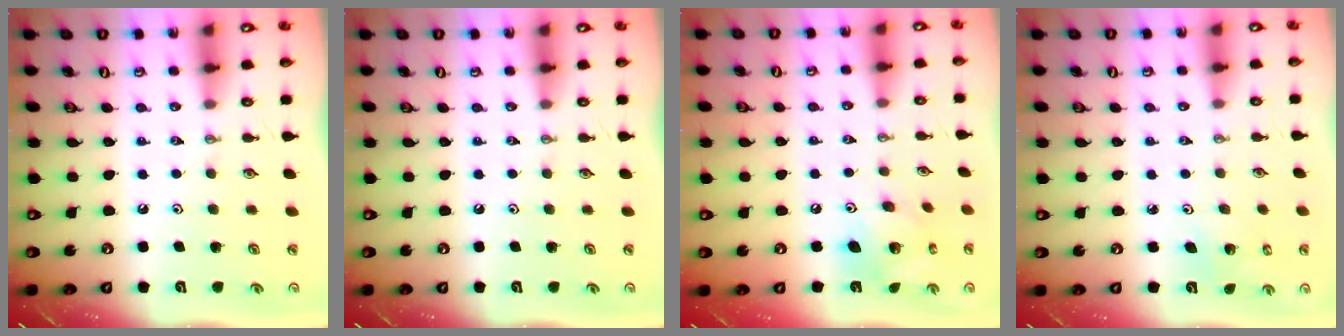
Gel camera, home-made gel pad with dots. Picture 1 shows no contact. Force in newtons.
{"total": 0.0}
{"total": 11.7, "press": 11.6, "slide": 1.0}
{"total": 2.7, "press": 2.7, "slide": 0.2}